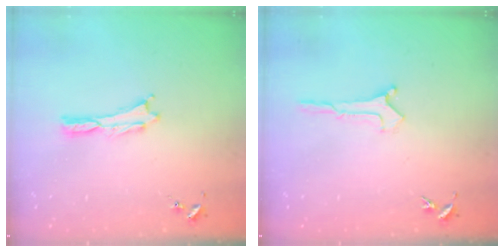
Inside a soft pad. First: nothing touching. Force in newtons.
{"total": 0.0}